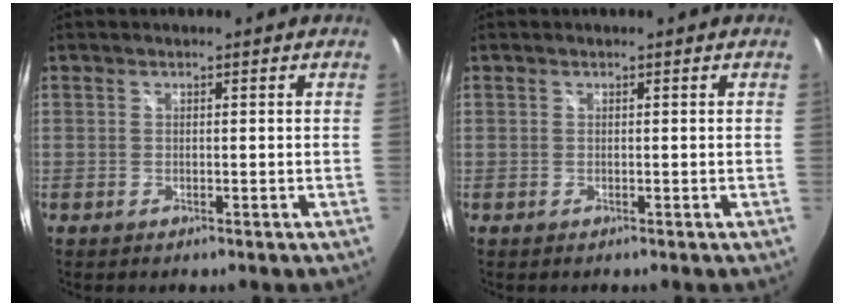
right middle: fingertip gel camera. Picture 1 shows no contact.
{"total": 0.0}